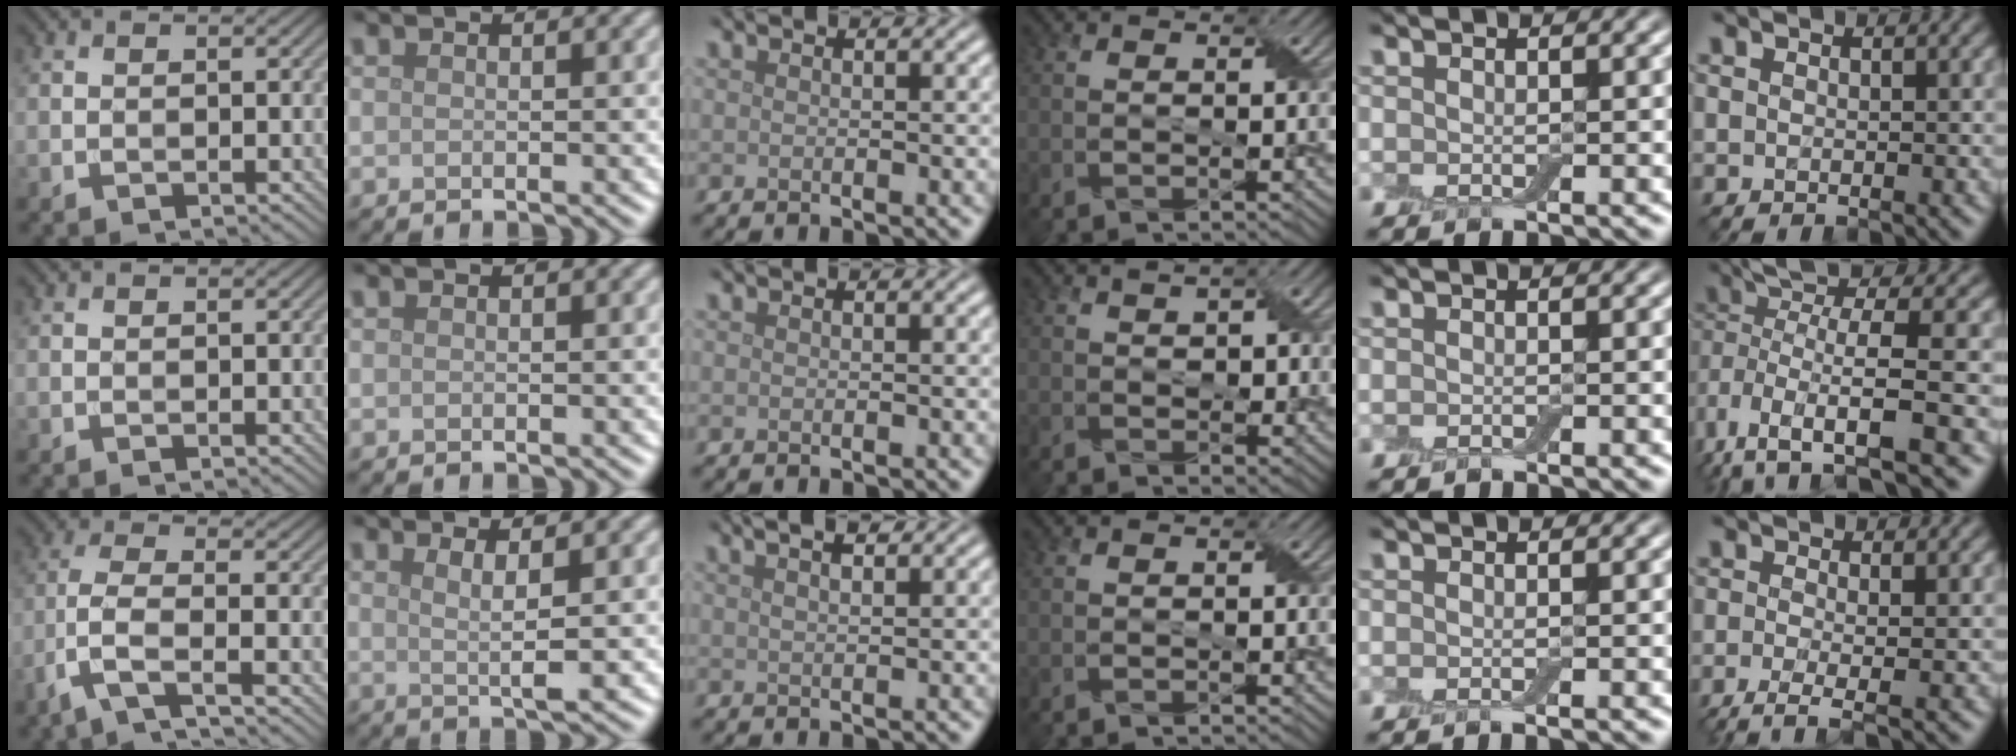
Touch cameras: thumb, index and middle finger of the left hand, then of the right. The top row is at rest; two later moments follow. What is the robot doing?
{"motion": "peel", "object": "bubble wrap"}